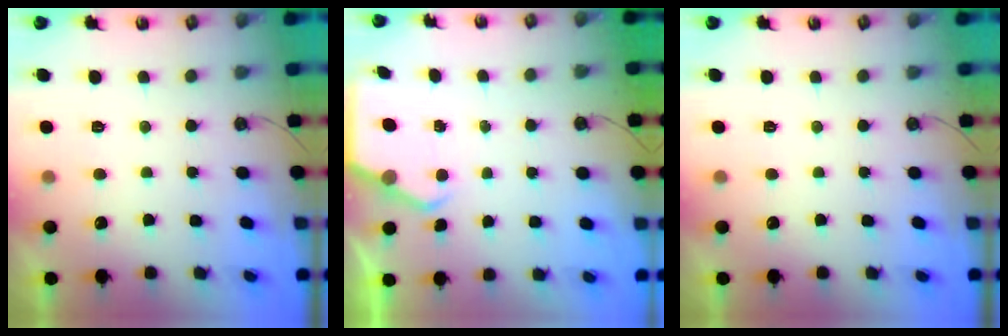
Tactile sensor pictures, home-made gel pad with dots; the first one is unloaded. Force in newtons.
{"total": 4.0, "press": 4.0, "slide": 0.2}
{"total": 0.0}